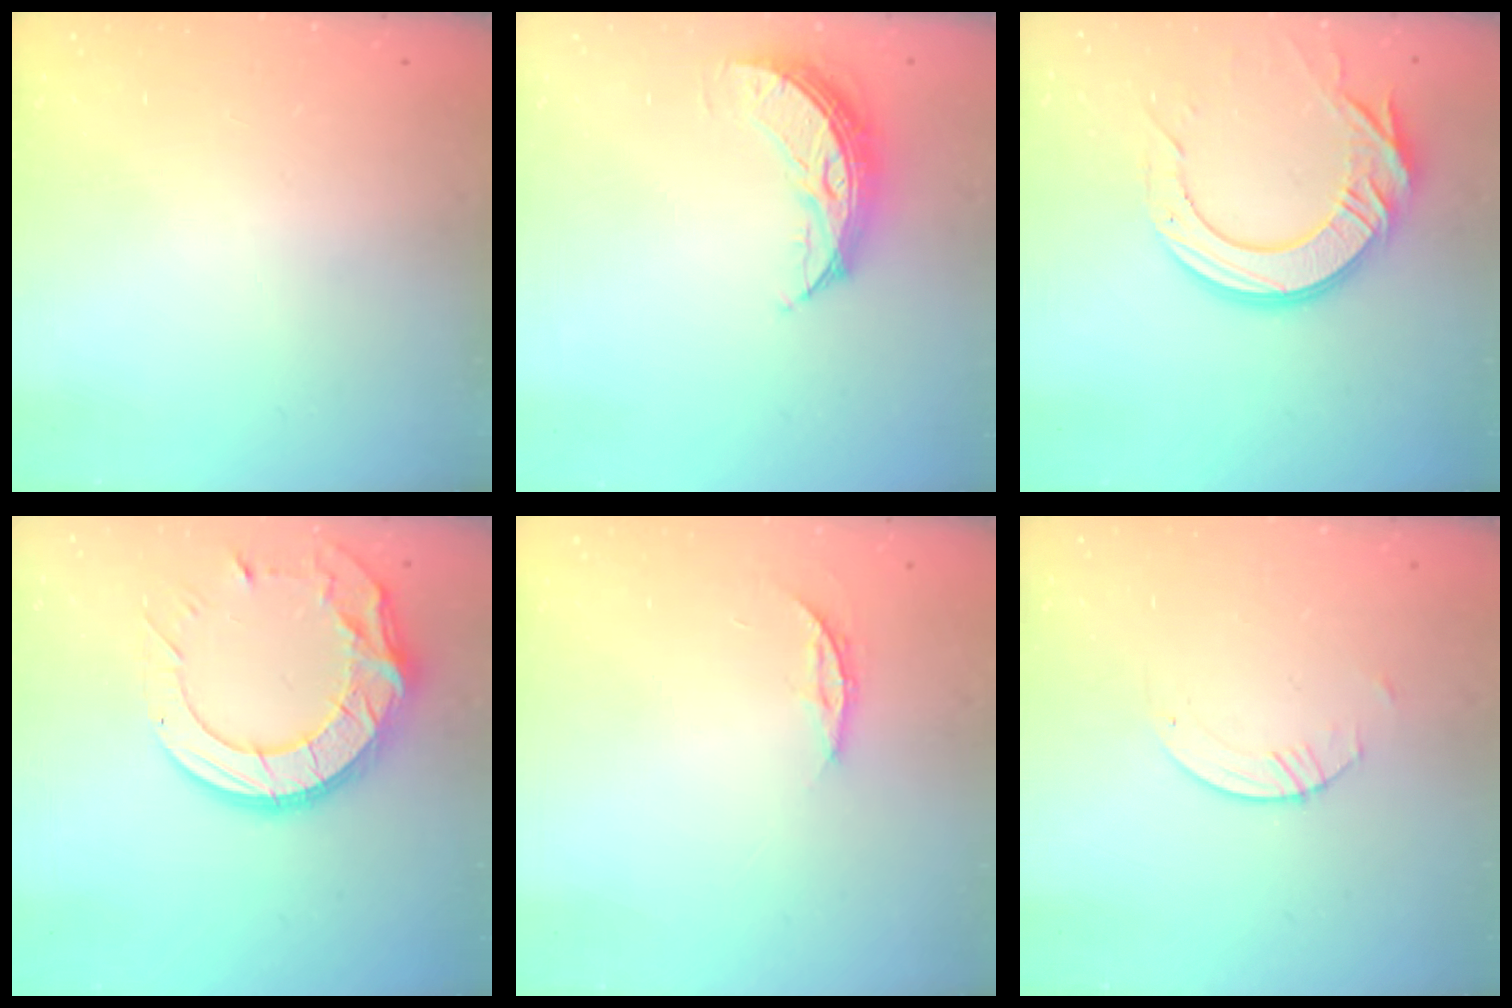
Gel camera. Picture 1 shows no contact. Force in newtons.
{"total": 9.3, "press": 9.3, "slide": 0.0}
{"total": 16.4, "press": 16.4, "slide": 1.2}
{"total": 18.1, "press": 18.1, "slide": 1.3}
{"total": 3.8, "press": 3.8, "slide": 0.3}
{"total": 0.8, "press": 0.8, "slide": 0.2}